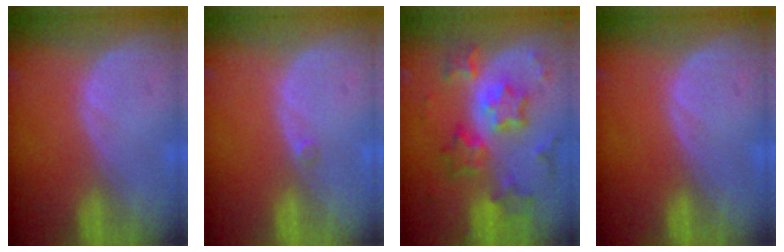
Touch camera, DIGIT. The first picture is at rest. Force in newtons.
{"total": 0.7, "press": 0.6, "slide": 0.3}
{"total": 9.5, "press": 9.5, "slide": 0.8}
{"total": 0.0}